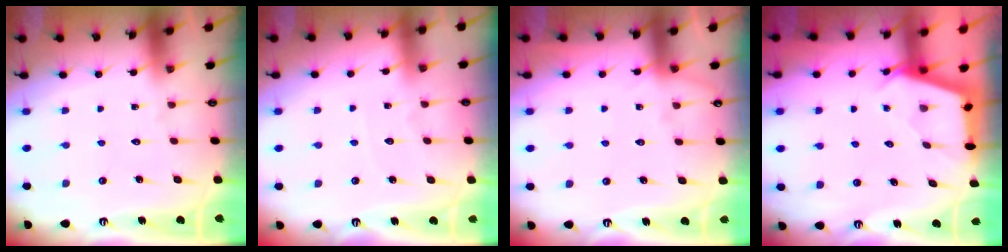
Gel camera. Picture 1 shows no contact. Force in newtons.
{"total": 2.7, "press": 2.7, "slide": 0.2}
{"total": 5.0, "press": 4.9, "slide": 0.7}
{"total": 2.6, "press": 2.6, "slide": 0.4}